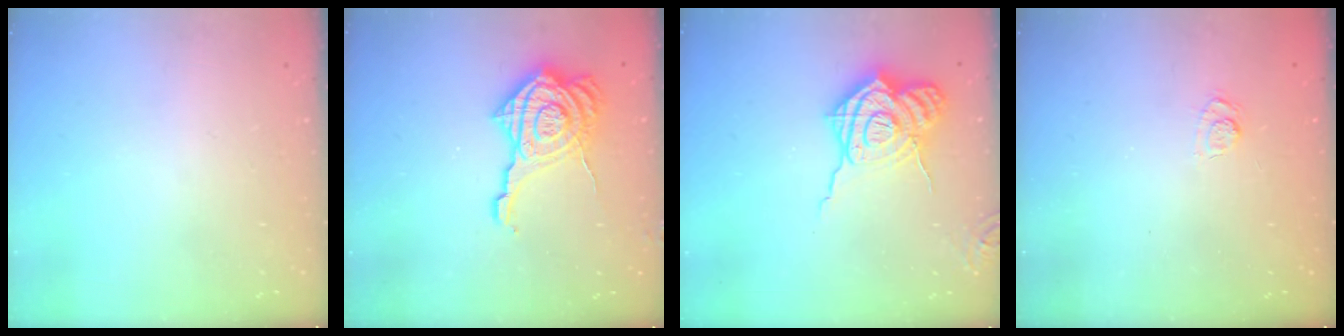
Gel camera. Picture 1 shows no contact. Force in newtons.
{"total": 16.7, "press": 16.6, "slide": 1.6}
{"total": 19.2, "press": 19.1, "slide": 2.4}
{"total": 3.9, "press": 3.6, "slide": 1.7}